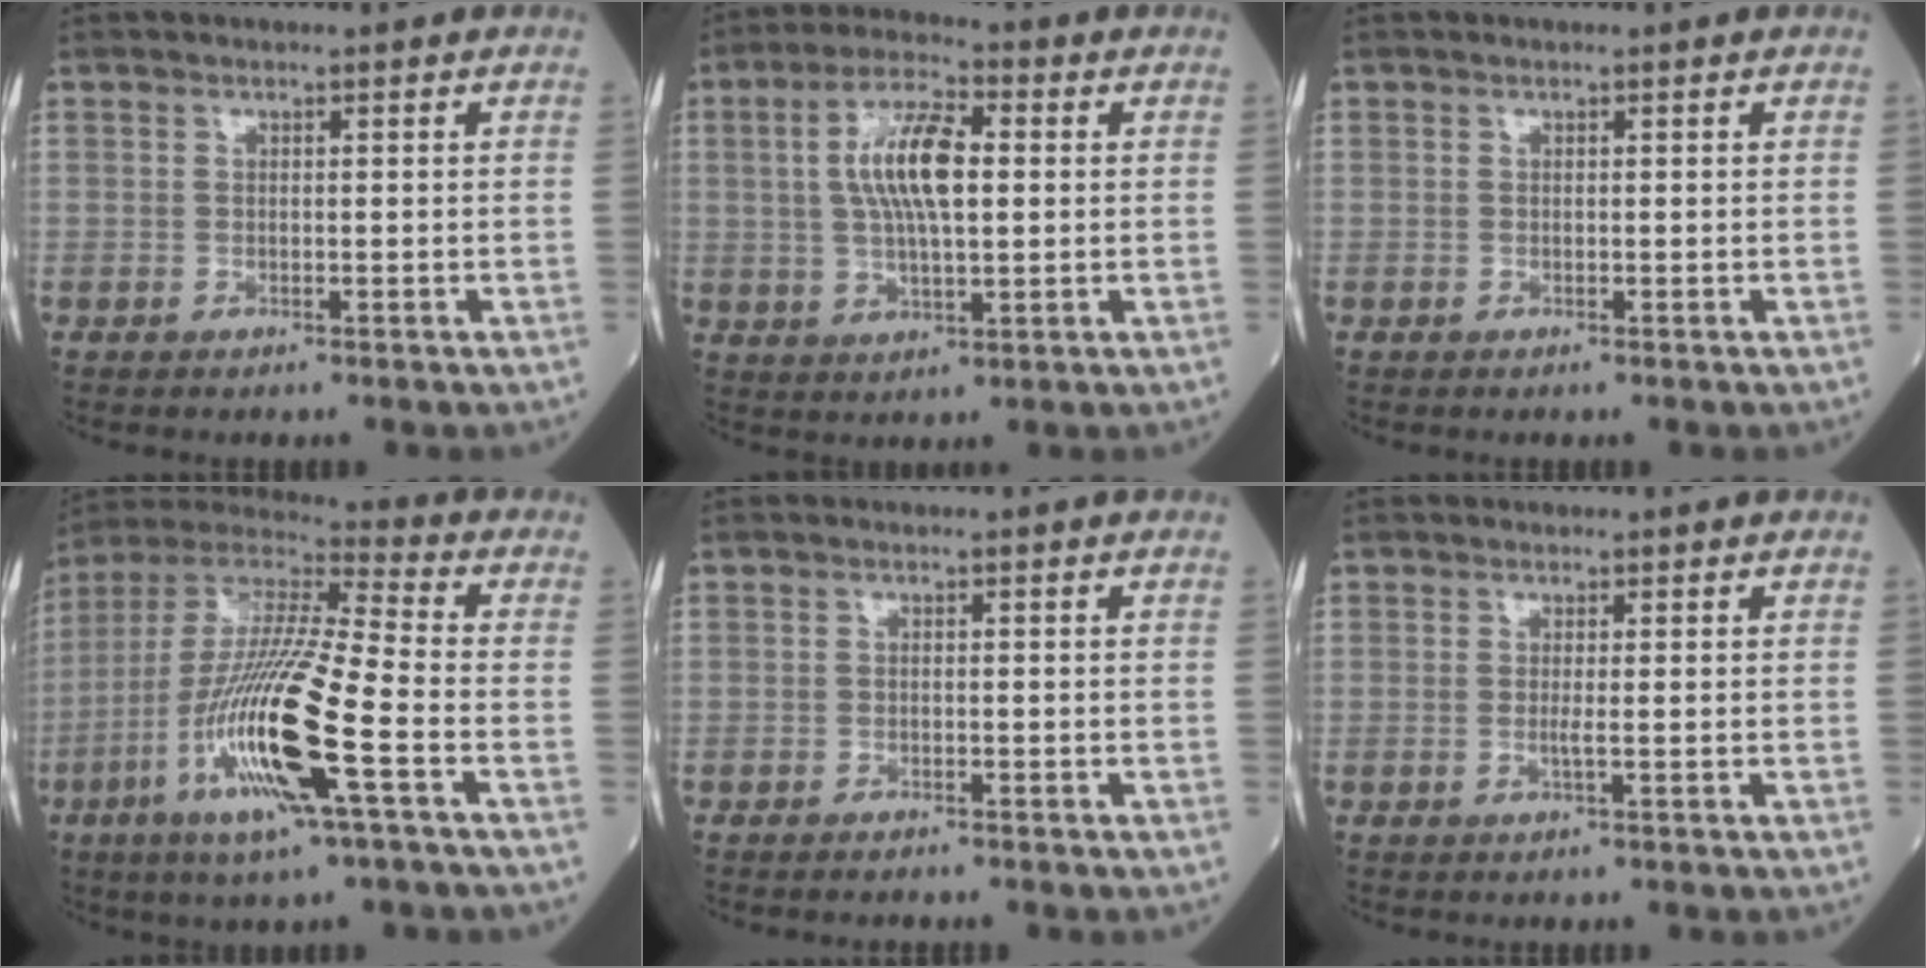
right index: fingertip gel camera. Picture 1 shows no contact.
{"total": 10.1, "force": [1.5, 3.0, 9.5], "torque": [-0.188, 0.014, 0.027]}
{"total": 0.0}
{"total": 19.6, "force": [-6.7, 1.7, 18.3], "torque": [-0.389, -0.026, -0.133]}
{"total": 1.2, "force": [-1.1, 0.2, 0.3], "torque": [-0.006, -0.002, -0.013]}
{"total": 0.8, "force": [-0.2, -0.3, 0.7], "torque": [-0.012, 0.000, -0.007]}